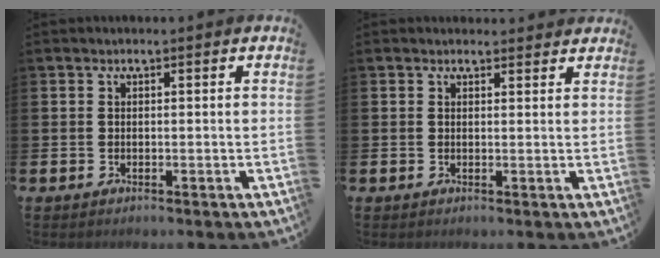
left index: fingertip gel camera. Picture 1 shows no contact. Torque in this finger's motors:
{"motor_torque": [1.11, -1.02, 0.24, -0.01]}